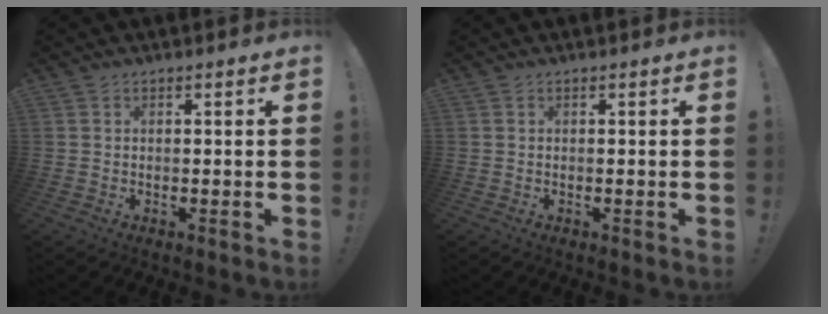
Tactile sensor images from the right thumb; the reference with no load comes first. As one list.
[{"total": 0.0}]